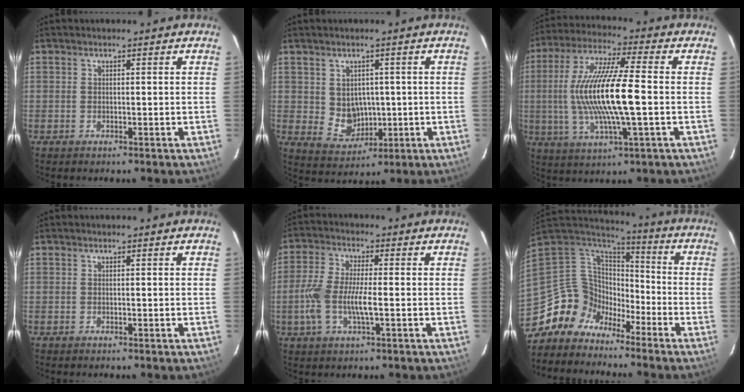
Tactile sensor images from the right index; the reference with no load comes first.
{"total": 6.2, "force": [0.3, 5.6, 2.7], "torque": [-0.054, 0.002, 0.025]}
{"total": 16.8, "force": [-1.0, 2.5, 16.6], "torque": [-0.323, -0.002, -0.018]}
{"total": 0.0}
{"total": 8.6, "force": [-1.9, 2.3, 8.1], "torque": [-0.175, -0.002, -0.039]}
{"total": 11.2, "force": [-9.0, 6.6, 1.1], "torque": [-0.038, 0.039, -0.179]}